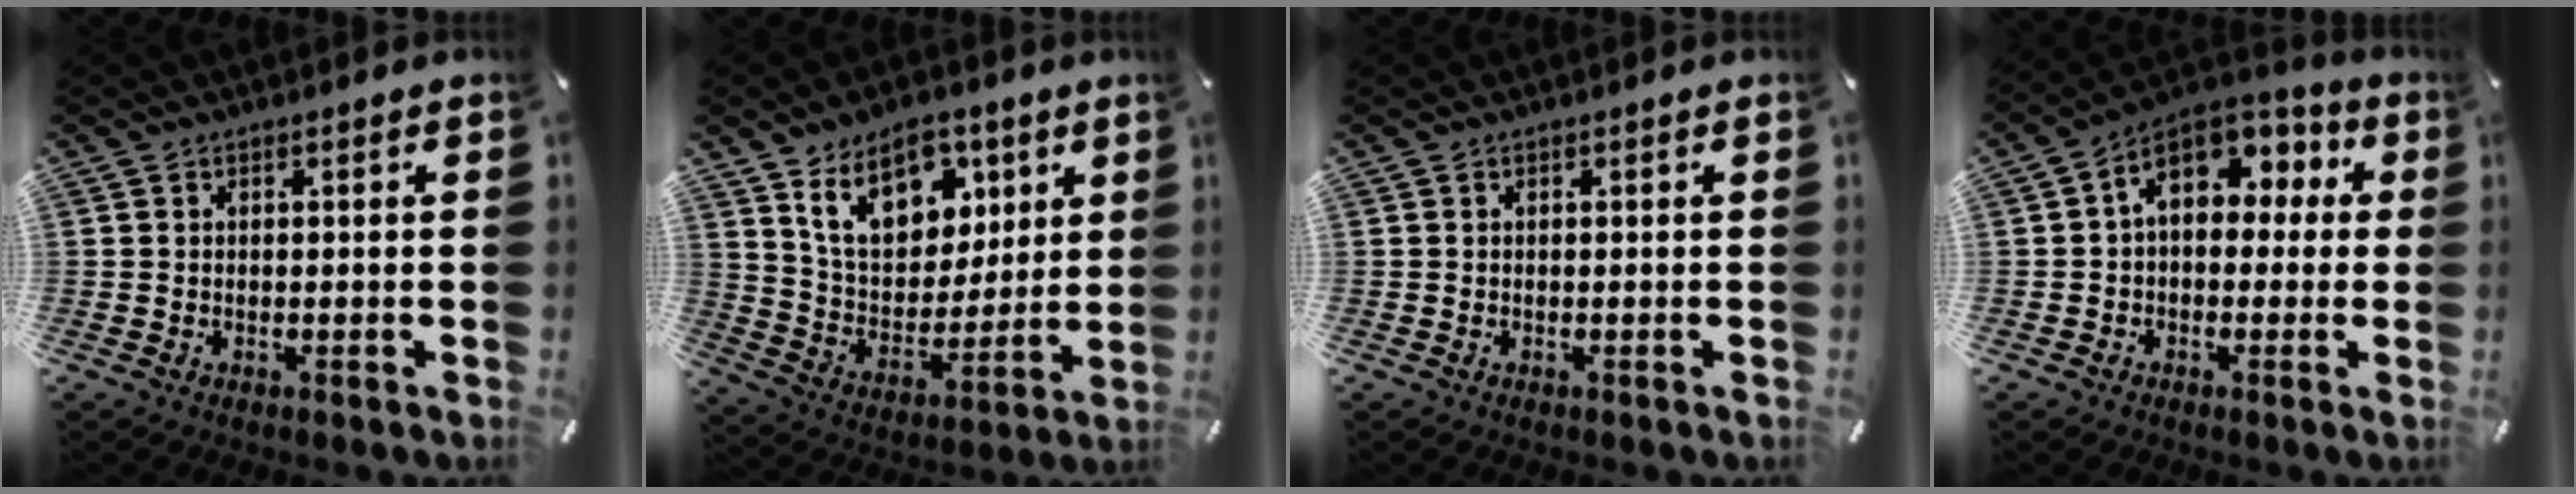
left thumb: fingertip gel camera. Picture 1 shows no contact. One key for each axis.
{"total": 14.8, "fx": 8.3, "fy": 10.1, "fz": 7.1, "tx": -0.117, "ty": -0.031, "tz": 0.156}
{"total": 0.0}
{"total": 9.6, "fx": 2.8, "fy": 6.6, "fz": 6.4, "tx": -0.106, "ty": -0.004, "tz": 0.051}